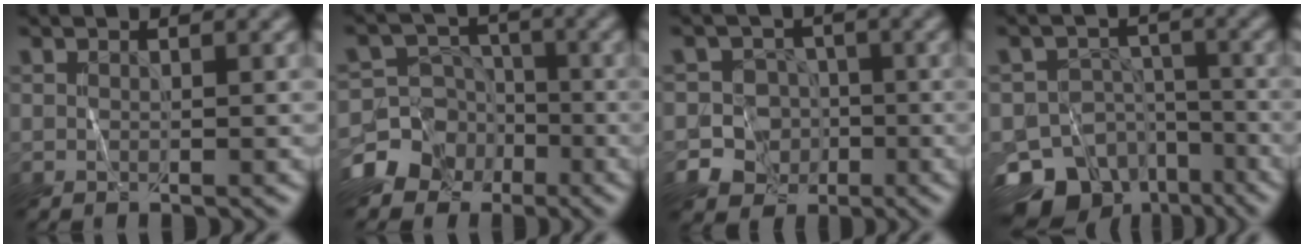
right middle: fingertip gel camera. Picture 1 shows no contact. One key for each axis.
{"total": 11.6, "fx": -6.2, "fy": 9.5, "fz": 2.1, "tx": -0.053, "ty": -0.033, "tz": -0.129}
{"total": 7.6, "fx": -3.5, "fy": 6.6, "fz": 1.3, "tx": 0.003, "ty": -0.001, "tz": -0.080}
{"total": 12.2, "fx": -8.2, "fy": 8.0, "fz": 4.2, "tx": -0.070, "ty": -0.013, "tz": -0.129}